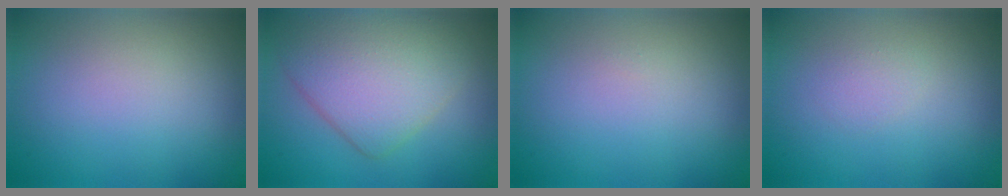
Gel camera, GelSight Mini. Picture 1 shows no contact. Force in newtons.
{"total": 6.2, "press": 6.1, "slide": 0.5}
{"total": 0.0}
{"total": 0.8, "press": 0.8, "slide": 0.1}